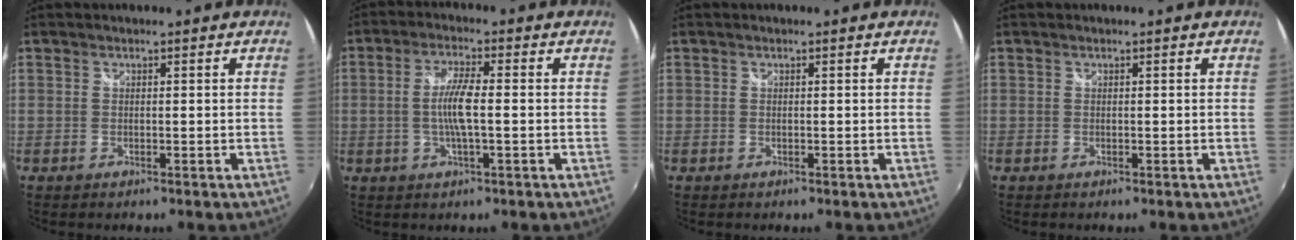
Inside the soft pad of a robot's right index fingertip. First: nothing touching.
{"total": 6.2, "force": [-0.6, 0.9, 6.1], "torque": [-0.116, 0.000, -0.012]}
{"total": 0.0}
{"total": 0.0}